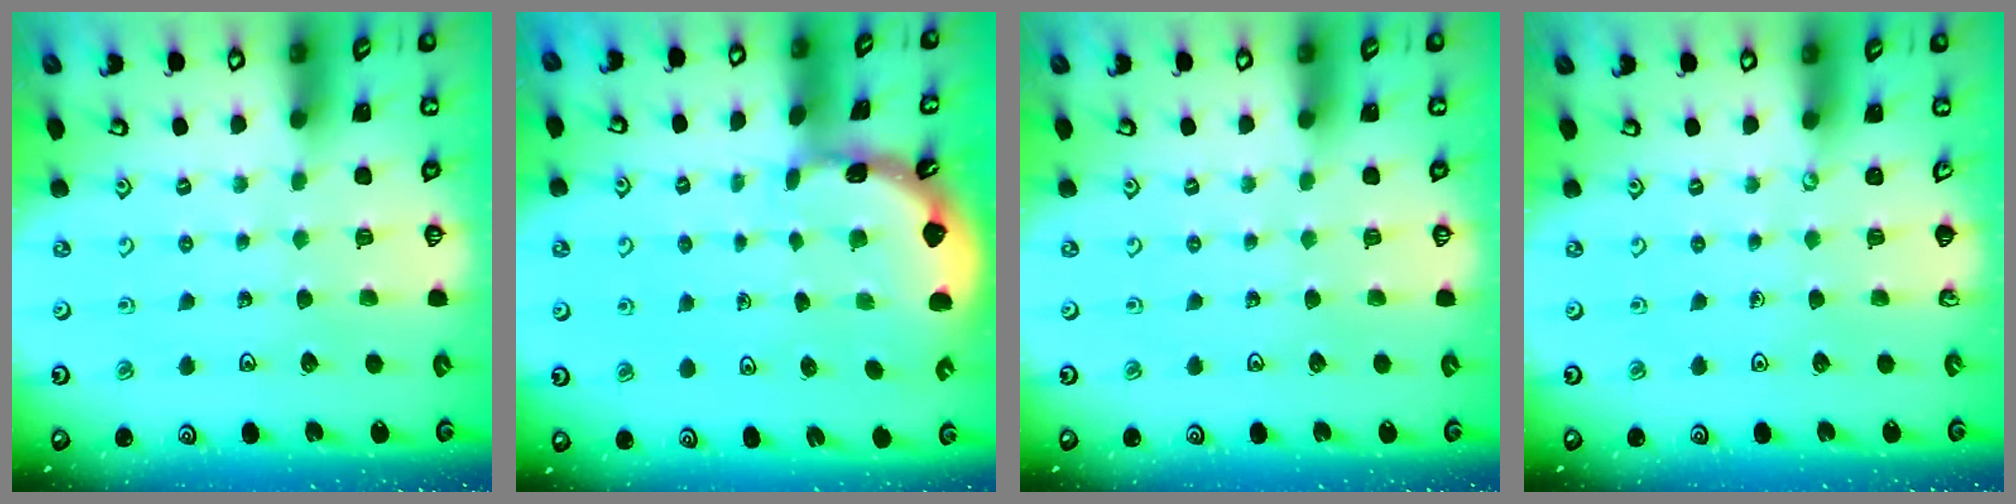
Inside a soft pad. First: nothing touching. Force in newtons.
{"total": 1.6, "press": 1.6, "slide": 0.2}
{"total": 0.0}
{"total": 0.0}